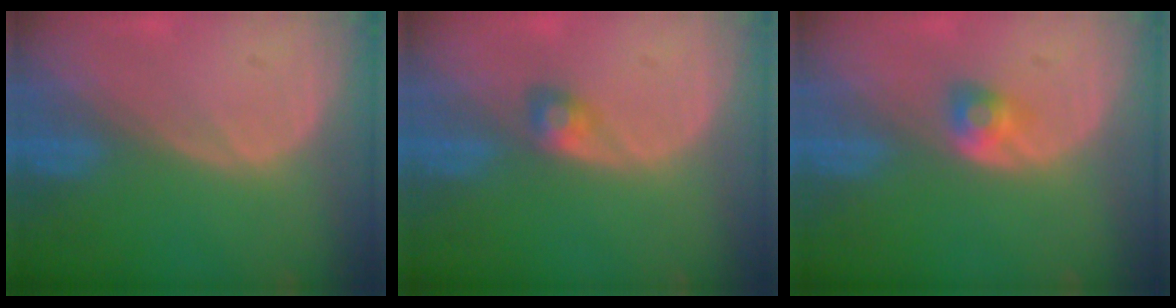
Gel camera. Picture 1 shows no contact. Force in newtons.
{"total": 2.1, "press": 2.1, "slide": 0.2}
{"total": 2.7, "press": 2.4, "slide": 1.2}